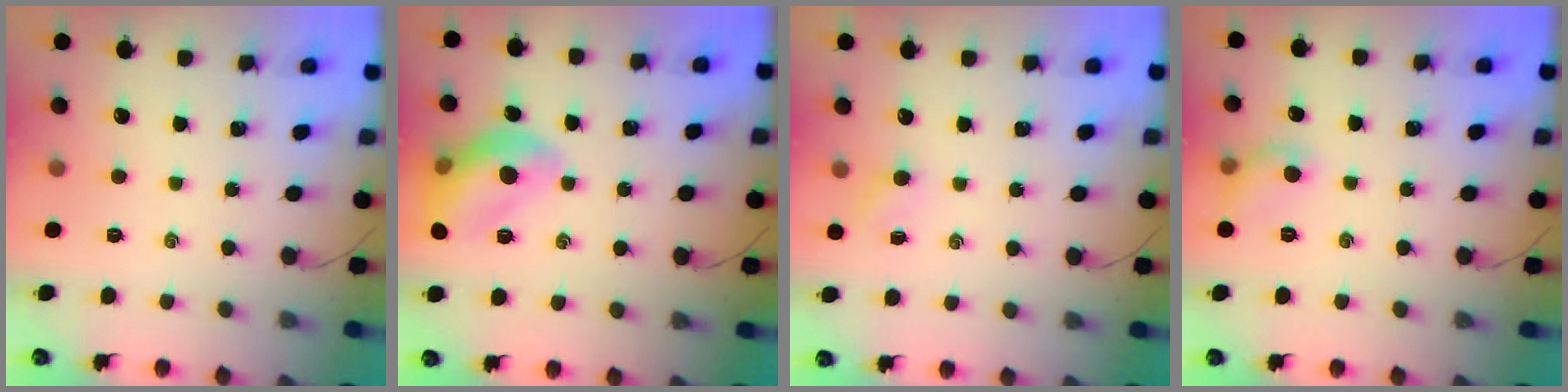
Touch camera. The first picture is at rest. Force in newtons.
{"total": 14.1, "press": 14.0, "slide": 1.6}
{"total": 2.8, "press": 2.7, "slide": 0.8}
{"total": 6.1, "press": 5.9, "slide": 1.3}